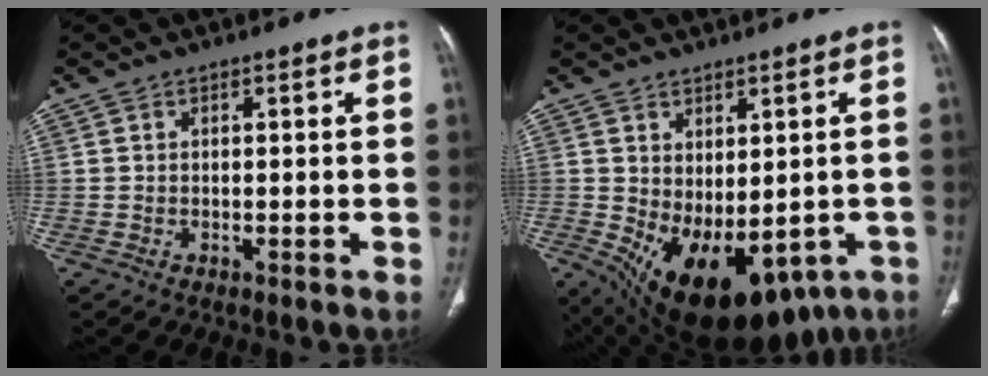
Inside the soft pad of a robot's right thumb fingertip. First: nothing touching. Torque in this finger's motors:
{"motor_torque": [-0.15, 1.19, 0.27, -0.05, 0.22]}